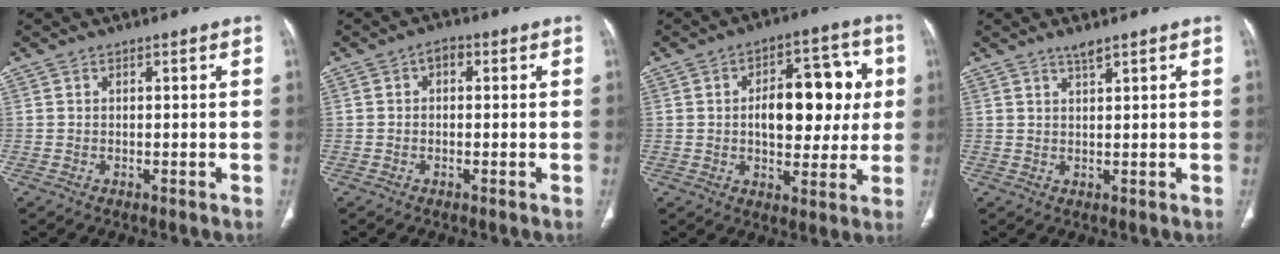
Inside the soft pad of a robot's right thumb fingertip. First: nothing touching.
{"total": 2.0, "force": [0.3, 1.4, 1.4], "torque": [-0.008, 0.009, -0.003]}
{"total": 15.7, "force": [1.7, 8.8, 12.9], "torque": [-0.131, 0.020, 0.025]}
{"total": 1.8, "force": [1.5, 0.1, 1.1], "torque": [-0.023, -0.008, 0.029]}